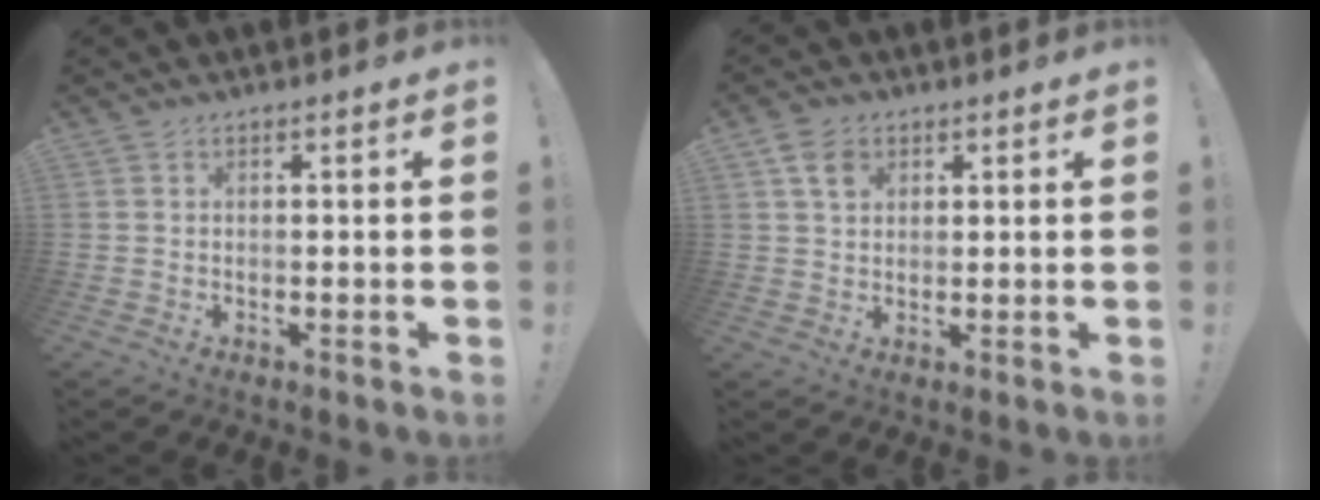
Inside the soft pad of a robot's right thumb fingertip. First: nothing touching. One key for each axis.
{"total": 5.5, "fx": 2.6, "fy": 4.0, "fz": 2.6, "tx": -0.042, "ty": -0.001, "tz": 0.049}